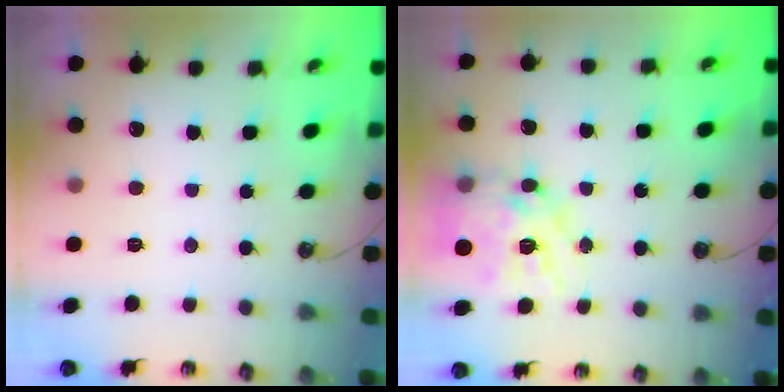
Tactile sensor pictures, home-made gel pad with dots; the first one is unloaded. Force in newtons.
{"total": 18.0, "press": 18.0, "slide": 1.5}